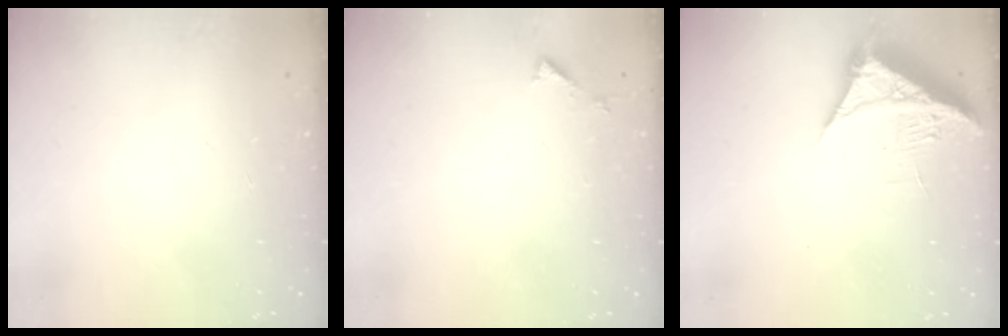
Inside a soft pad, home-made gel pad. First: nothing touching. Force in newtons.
{"total": 3.0, "press": 3.0, "slide": 0.2}
{"total": 8.1, "press": 8.0, "slide": 0.8}